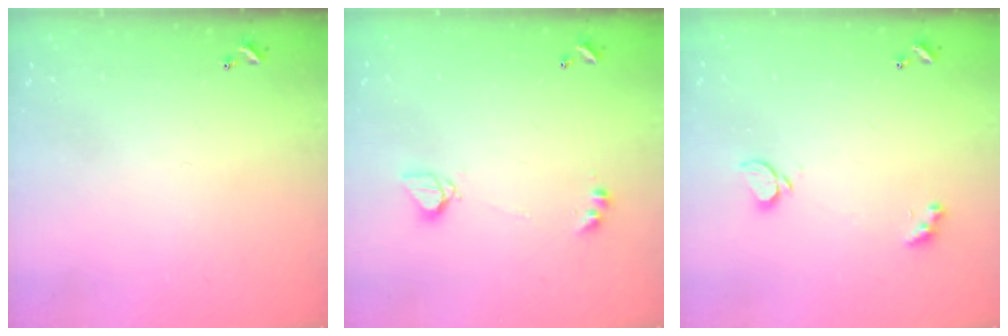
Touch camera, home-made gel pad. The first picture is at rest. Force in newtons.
{"total": 3.5, "press": 3.4, "slide": 0.3}
{"total": 1.4, "press": 1.4, "slide": 0.3}